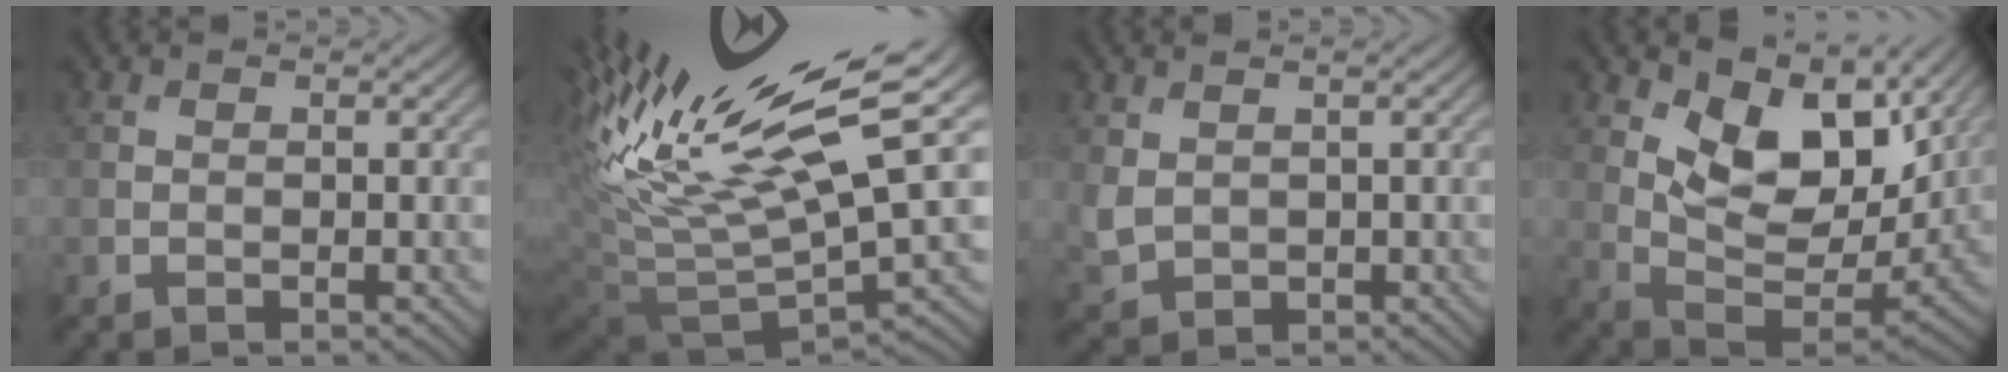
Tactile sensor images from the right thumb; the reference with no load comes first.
{"total": 17.3, "force": [7.7, 5.5, 14.5], "torque": [-0.309, 0.016, 0.150]}
{"total": 2.5, "force": [0.7, 1.9, 1.5], "torque": [-0.048, -0.005, 0.019]}
{"total": 11.8, "force": [5.3, 5.9, 8.8], "torque": [-0.167, -0.011, 0.099]}